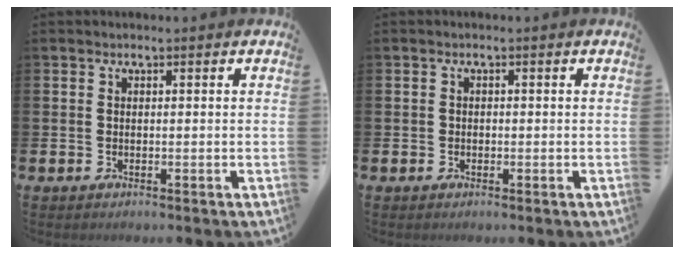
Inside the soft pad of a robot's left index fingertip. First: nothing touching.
{"total": 0.6, "force": [-0.2, 0.6, 0.2], "torque": [-0.003, 0.005, -0.006]}